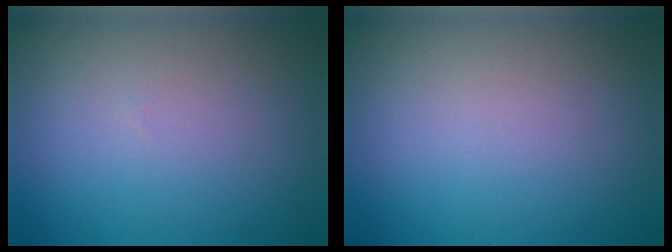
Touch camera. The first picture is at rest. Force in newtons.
{"total": 0.0}